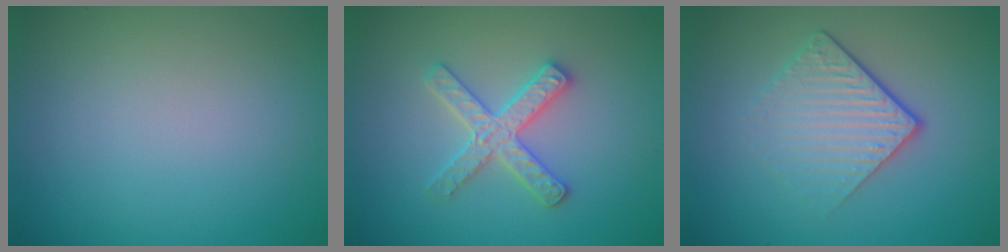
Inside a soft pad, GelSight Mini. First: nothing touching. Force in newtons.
{"total": 2.9, "press": 2.9, "slide": 0.5}
{"total": 4.4, "press": 2.7, "slide": 3.5}